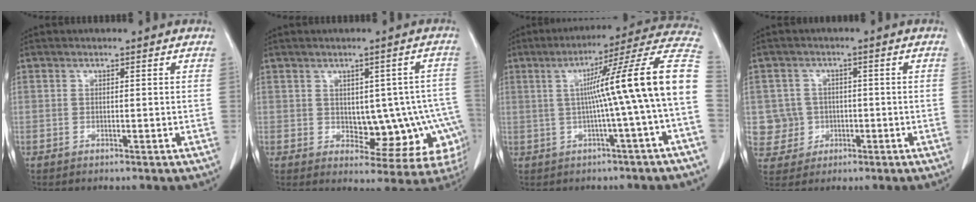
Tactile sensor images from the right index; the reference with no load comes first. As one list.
[{"total": 11.8, "force": [-1.6, 6.6, 9.7], "torque": [-0.095, 0.023, 0.001]}, {"total": 15.7, "force": [-0.3, -1.9, 15.6], "torque": [-0.205, 0.031, -0.010]}, {"total": 5.7, "force": [-0.3, 5.7, -0.1], "torque": [0.006, 0.012, -0.001]}]